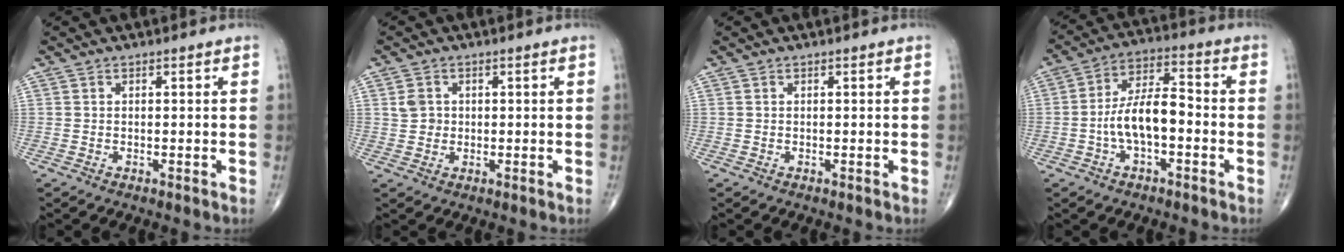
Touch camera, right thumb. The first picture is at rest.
{"total": 2.9, "force": [0.5, 2.5, 1.3], "torque": [-0.011, 0.003, 0.012]}
{"total": 0.0}
{"total": 10.1, "force": [-2.3, 4.6, 8.6], "torque": [-0.158, 0.041, -0.049]}